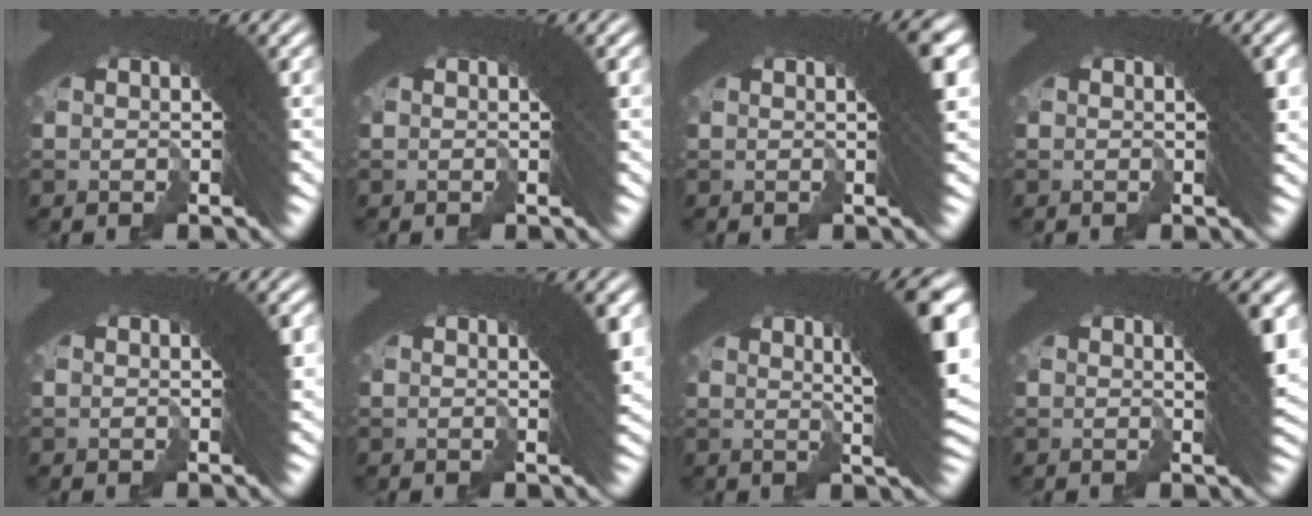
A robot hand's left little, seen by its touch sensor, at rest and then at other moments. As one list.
[{"total": 0.0}, {"total": 3.8, "force": [1.0, 0.6, 3.6], "torque": [-0.036, 0.010, 0.012]}, {"total": 1.2, "force": [0.4, 0.2, 1.1], "torque": [-0.016, 0.001, 0.005]}, {"total": 0.9, "force": [0.3, 0.3, 0.8], "torque": [-0.011, 0.001, 0.003]}, {"total": 2.5, "force": [0.8, 0.2, 2.3], "torque": [-0.028, 0.002, 0.010]}, {"total": 10.1, "force": [2.5, 2.3, 9.5], "torque": [-0.116, 0.016, 0.032]}, {"total": 3.9, "force": [1.2, 0.5, 3.7], "torque": [-0.040, 0.005, 0.016]}]